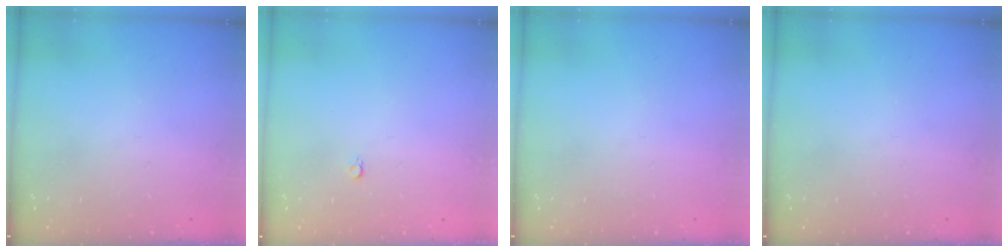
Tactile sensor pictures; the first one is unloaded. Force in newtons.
{"total": 2.4, "press": 2.4, "slide": 0.2}
{"total": 0.0}
{"total": 0.0}